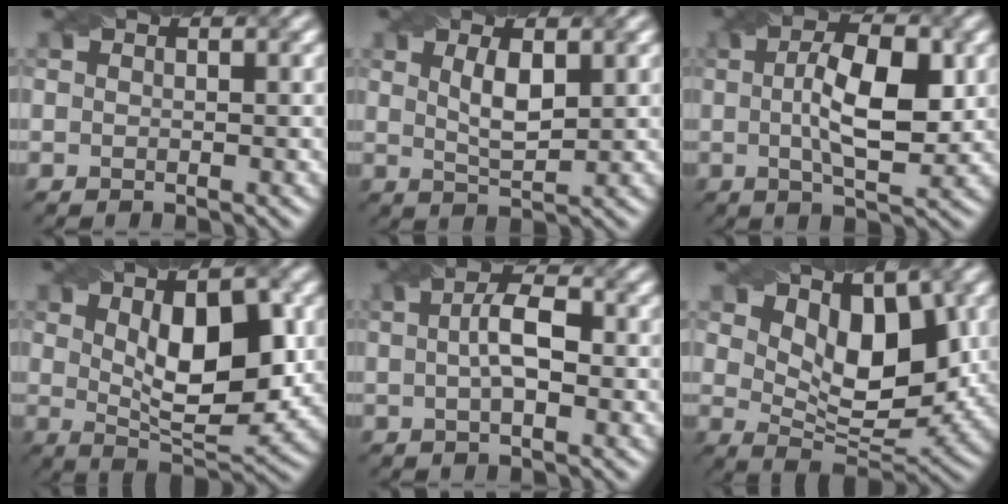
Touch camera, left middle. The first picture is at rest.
{"total": 2.9, "force": [1.0, 0.9, 2.6], "torque": [-0.053, -0.002, 0.022]}
{"total": 7.3, "force": [0.8, 2.5, 6.8], "torque": [-0.113, 0.006, 0.010]}
{"total": 9.2, "force": [1.8, 3.5, 8.3], "torque": [-0.123, 0.002, 0.031]}
{"total": 3.9, "force": [0.3, 1.4, 3.6], "torque": [-0.068, 0.007, 0.000]}
{"total": 7.5, "force": [3.1, 3.8, 5.6], "torque": [-0.096, -0.013, 0.050]}